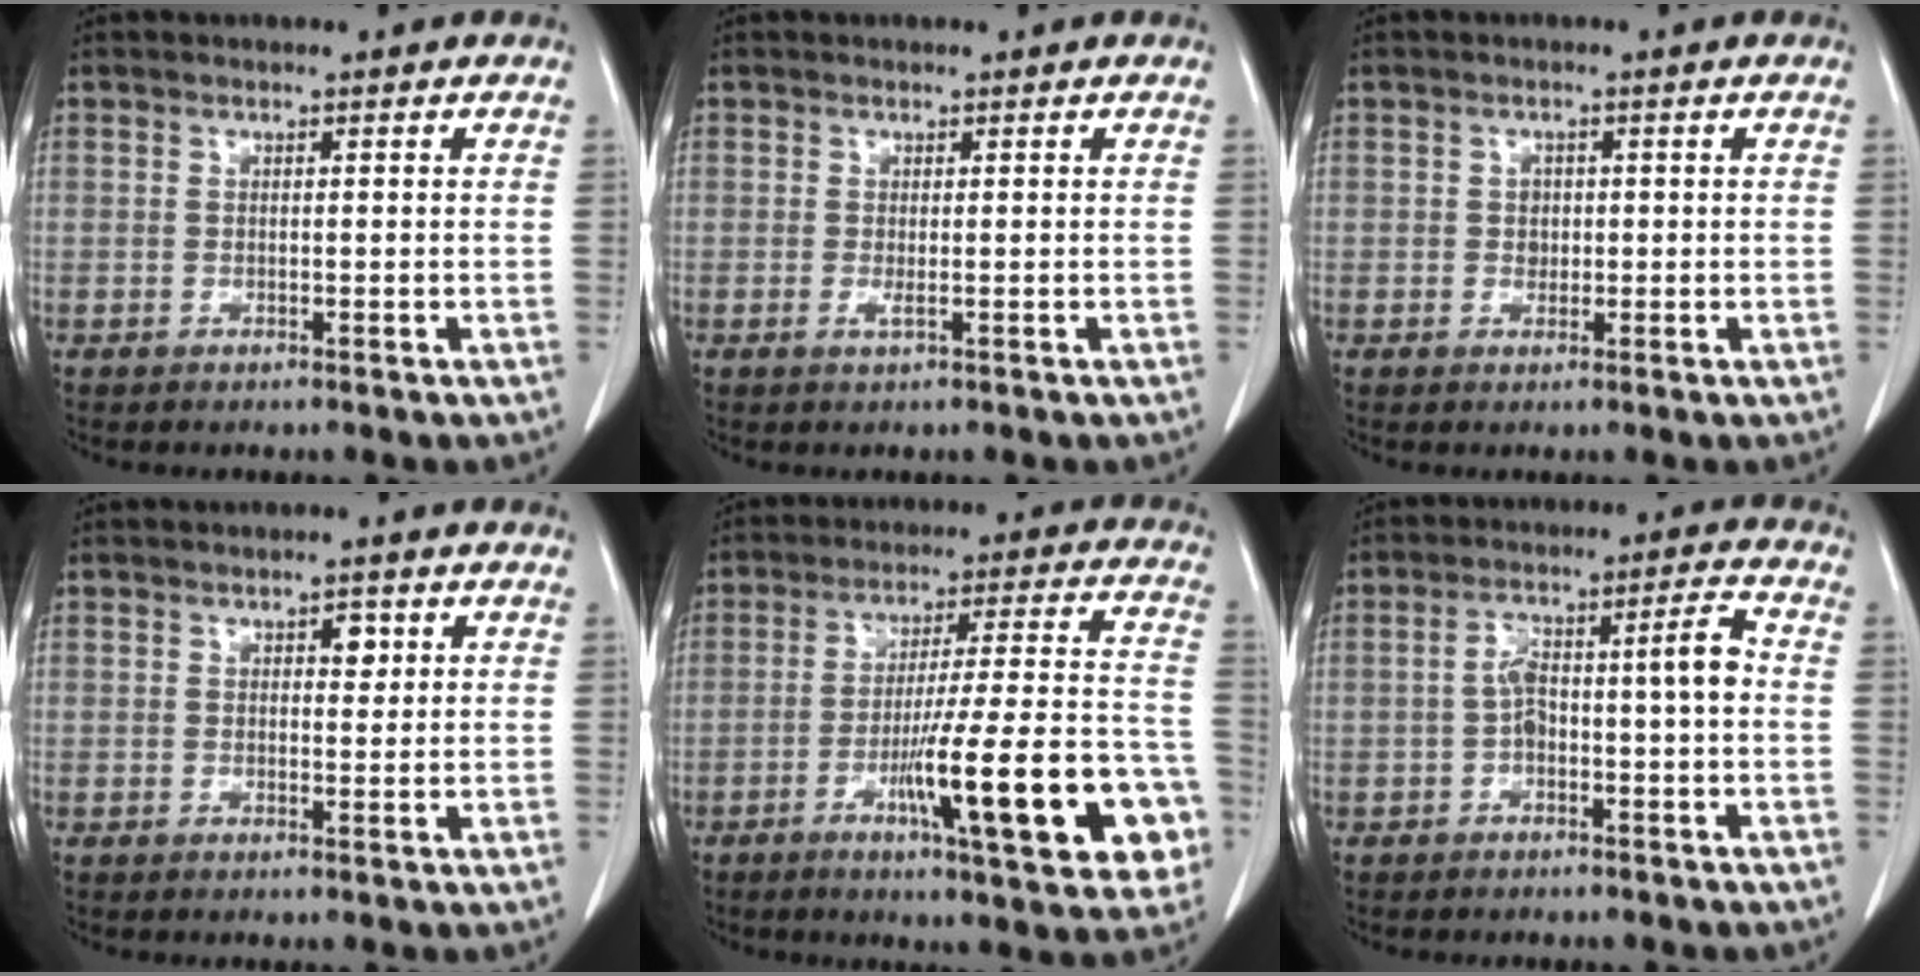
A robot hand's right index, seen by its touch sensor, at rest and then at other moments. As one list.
[{"total": 0.8, "force": [-0.1, -0.1, 0.8], "torque": [-0.023, -0.005, -0.001]}, {"total": 1.4, "force": [0.1, 1.2, 0.7], "torque": [-0.011, 0.001, 0.002]}, {"total": 2.1, "force": [0.8, 1.1, 1.6], "torque": [-0.020, 0.000, 0.012]}, {"total": 19.5, "force": [-7.1, 2.3, 18.1], "torque": [-0.216, 0.013, -0.095]}, {"total": 7.0, "force": [-0.9, 1.4, 6.8], "torque": [-0.119, 0.034, -0.014]}]